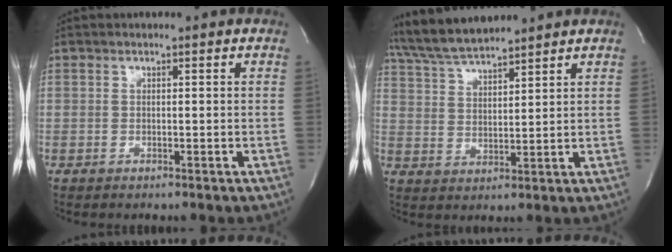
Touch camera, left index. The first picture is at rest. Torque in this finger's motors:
{"motor_torque": [0.19, -0.35, 0.16, 0.16]}